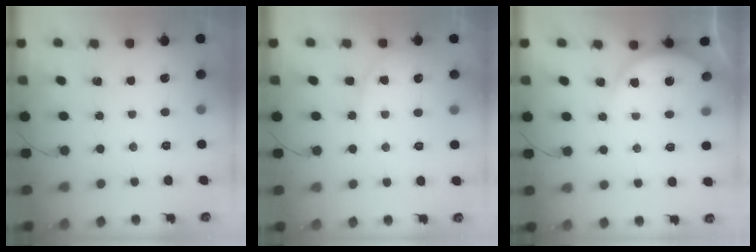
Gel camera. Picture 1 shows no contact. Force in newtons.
{"total": 8.0, "press": 8.0, "slide": 0.6}
{"total": 3.9, "press": 3.9, "slide": 0.6}